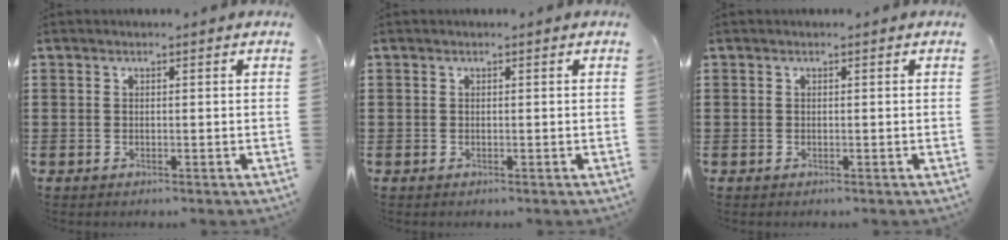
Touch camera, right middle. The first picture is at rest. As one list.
[{"total": 0.0}, {"total": 0.0}]